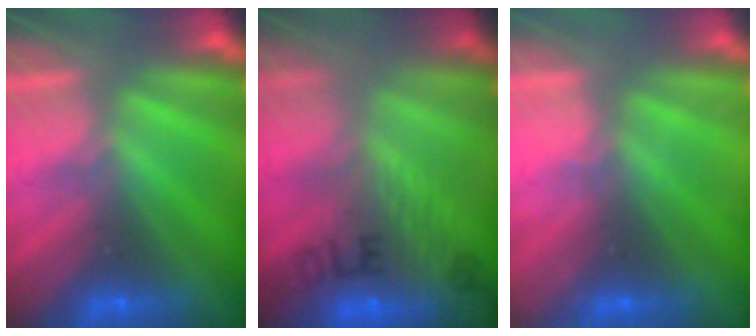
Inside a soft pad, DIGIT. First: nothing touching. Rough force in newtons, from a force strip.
{"total": 8.8}
{"total": 2.3}